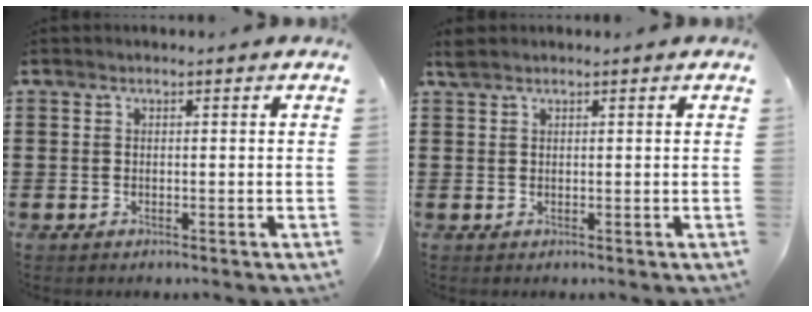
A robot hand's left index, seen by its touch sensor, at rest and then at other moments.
{"total": 1.1, "force": [0.9, 0.4, 0.6], "torque": [-0.014, 0.002, 0.017]}